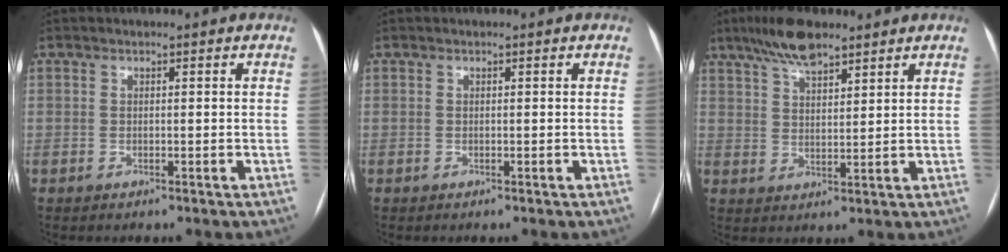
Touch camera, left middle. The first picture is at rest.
{"total": 0.0}
{"total": 8.0, "force": [6.1, 2.1, 4.8], "torque": [-0.093, 0.012, 0.111]}